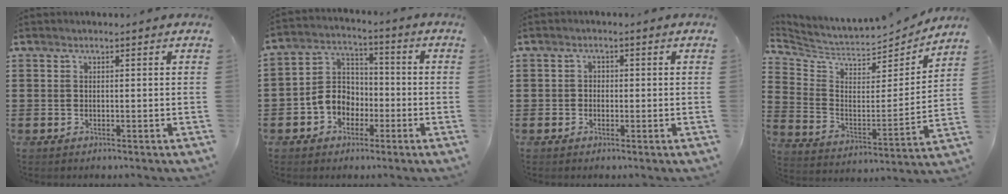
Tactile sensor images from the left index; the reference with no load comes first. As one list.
[{"total": 6.5, "force": [-2.6, 5.5, 2.5], "torque": [-0.070, 0.016, -0.053]}, {"total": 1.1, "force": [-0.2, 1.0, 0.4], "torque": [-0.011, 0.004, -0.006]}, {"total": 5.0, "force": [4.7, 1.5, 1.0], "torque": [-0.052, -0.046, 0.078]}]